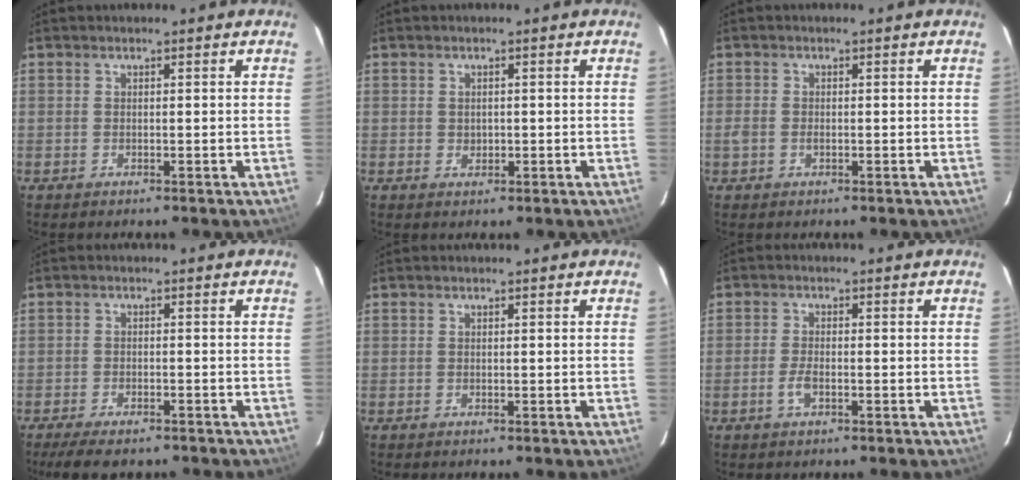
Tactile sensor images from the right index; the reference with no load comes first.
{"total": 1.2, "force": [0.0, 1.1, 0.4], "torque": [-0.003, 0.002, 0.002]}
{"total": 1.9, "force": [-0.6, 1.2, 1.3], "torque": [-0.027, -0.001, -0.011]}
{"total": 7.4, "force": [-6.0, 2.1, 3.7], "torque": [-0.088, -0.023, -0.098]}
{"total": 0.0}
{"total": 2.8, "force": [-1.2, 1.1, 2.3], "torque": [-0.053, 0.000, -0.025]}